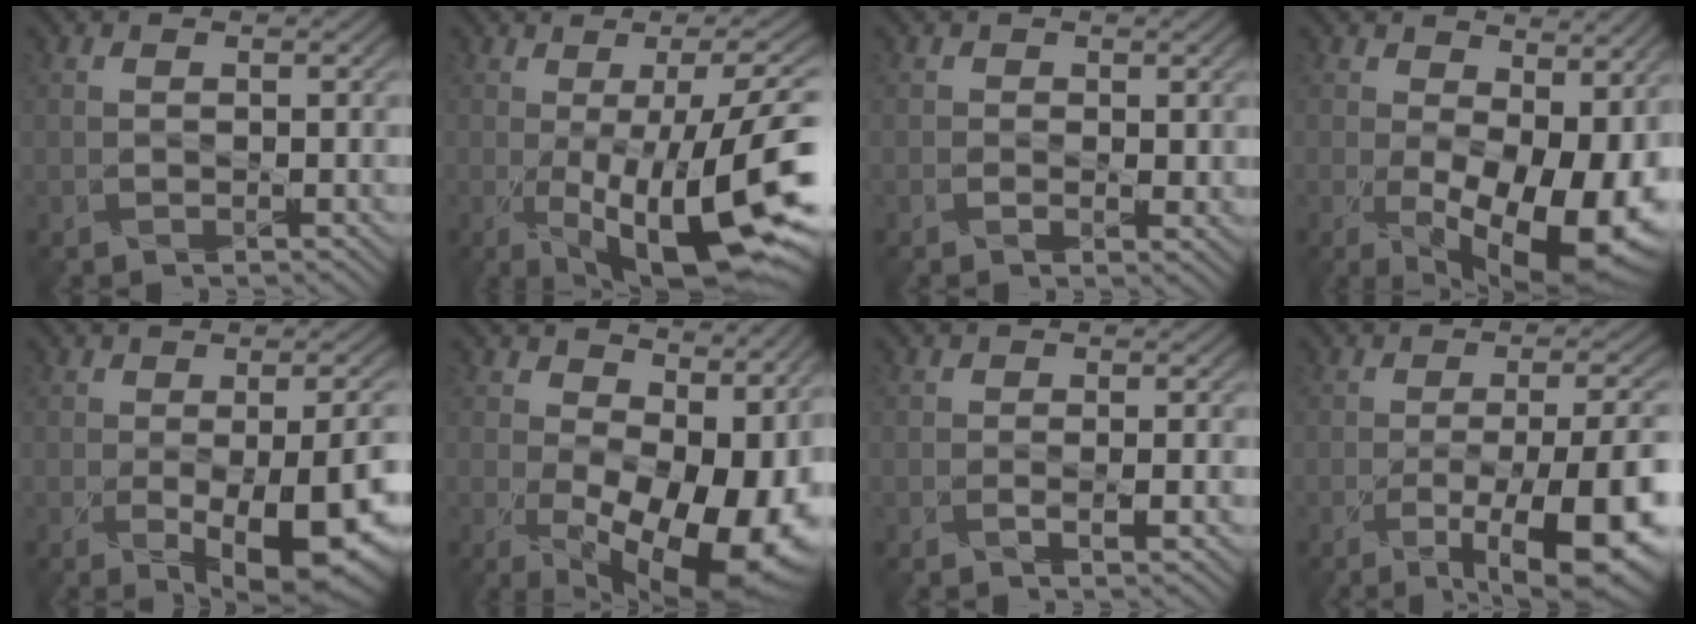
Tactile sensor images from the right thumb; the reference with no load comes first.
{"total": 15.5, "force": [-2.8, 4.8, 14.5], "torque": [-0.207, -0.024, -0.031]}
{"total": 1.1, "force": [0.0, 1.0, 0.6], "torque": [-0.008, -0.010, -0.001]}
{"total": 14.0, "force": [-2.0, 7.9, 11.4], "torque": [-0.170, -0.048, -0.005]}
{"total": 11.5, "force": [-3.7, 5.0, 9.7], "torque": [-0.126, -0.039, -0.034]}
{"total": 15.0, "force": [-0.7, 9.1, 11.9], "torque": [-0.167, -0.052, 0.027]}
{"total": 1.6, "force": [-1.0, 0.4, 1.2], "torque": [-0.018, -0.003, -0.019]}
{"total": 13.7, "force": [-6.0, 3.8, 11.7], "torque": [-0.155, -0.011, -0.087]}